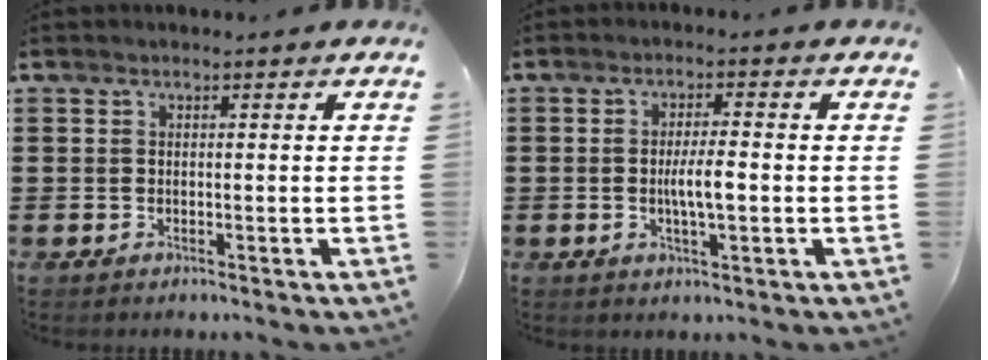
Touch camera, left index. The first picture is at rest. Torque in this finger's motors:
{"motor_torque": [0.16, 0.03, 0.33, 0.10]}